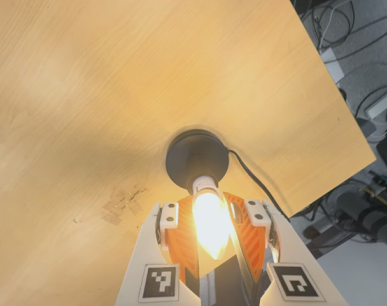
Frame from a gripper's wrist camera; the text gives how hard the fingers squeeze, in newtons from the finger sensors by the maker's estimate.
{"total": 14.1, "left": 13.7, "right": 14.6}